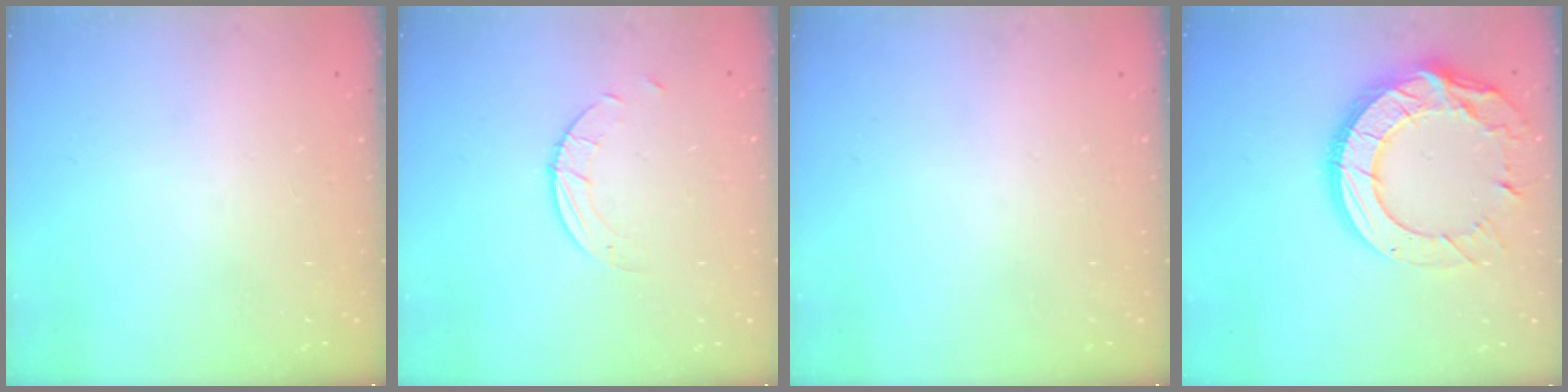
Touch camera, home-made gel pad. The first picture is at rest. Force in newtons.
{"total": 2.6, "press": 2.6, "slide": 0.2}
{"total": 0.0}
{"total": 20.2, "press": 20.1, "slide": 1.7}